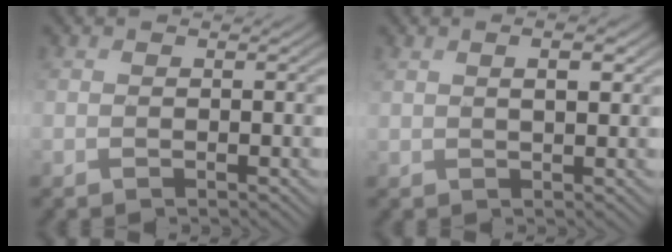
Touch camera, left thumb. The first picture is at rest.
{"total": 2.5, "force": [1.2, 0.8, 2.0], "torque": [-0.029, -0.004, 0.027]}